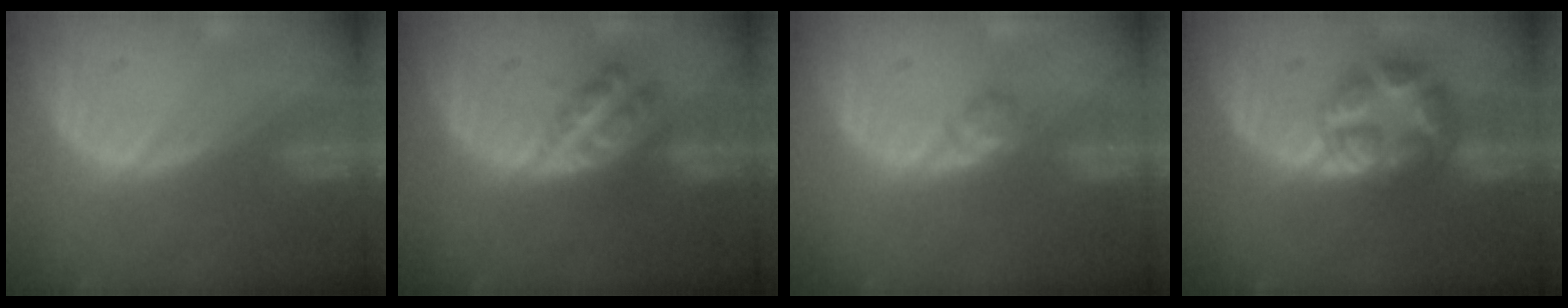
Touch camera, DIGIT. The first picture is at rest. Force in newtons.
{"total": 5.9, "press": 5.2, "slide": 2.8}
{"total": 1.6, "press": 1.6, "slide": 0.2}
{"total": 6.5, "press": 6.5, "slide": 0.1}